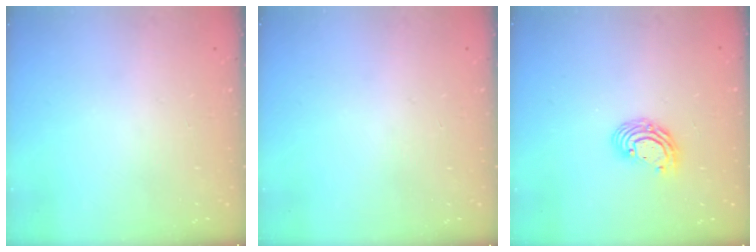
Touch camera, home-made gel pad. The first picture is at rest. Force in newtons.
{"total": 0.0}
{"total": 7.6, "press": 7.6, "slide": 0.9}